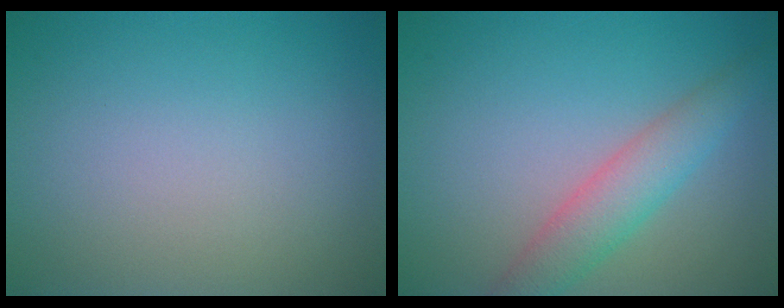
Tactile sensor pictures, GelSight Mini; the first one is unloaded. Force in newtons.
{"total": 3.7, "press": 3.7, "slide": 0.1}